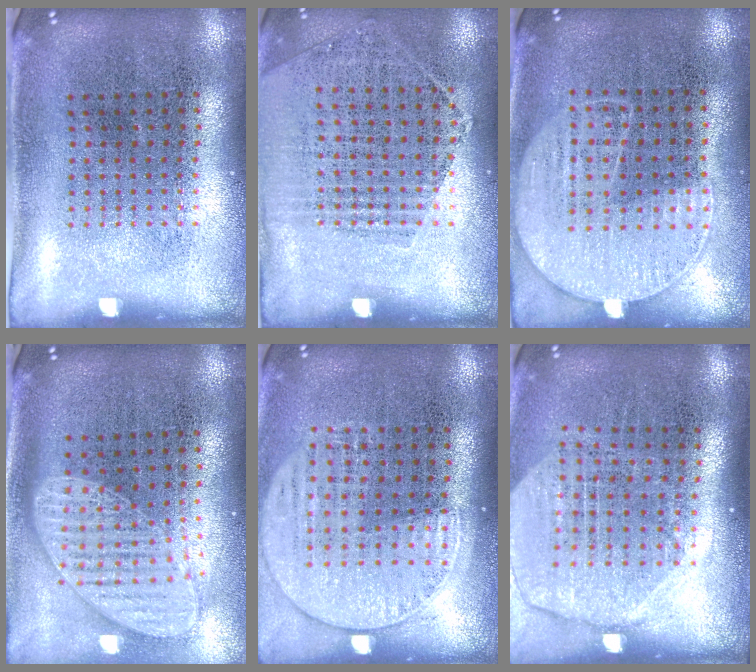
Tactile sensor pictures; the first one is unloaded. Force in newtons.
{"total": 1.0, "press": 0.9, "slide": 0.5}
{"total": 1.2, "press": 1.0, "slide": 0.6}
{"total": 1.9, "press": 1.5, "slide": 1.1}
{"total": 1.5, "press": 1.4, "slide": 0.6}
{"total": 2.0, "press": 1.8, "slide": 1.0}